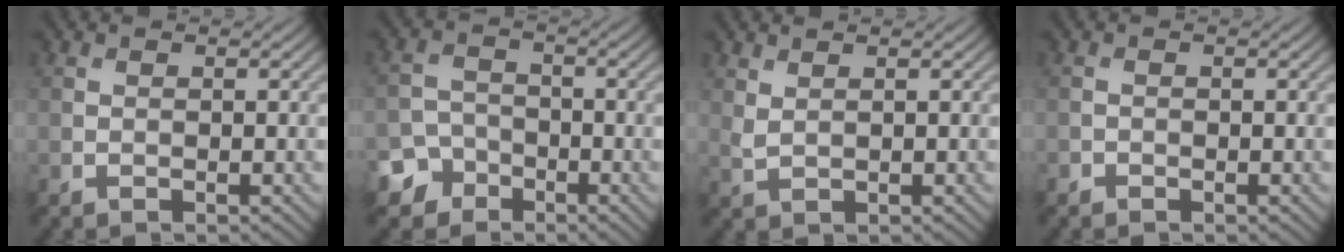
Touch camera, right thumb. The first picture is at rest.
{"total": 5.1, "force": [-3.4, 3.6, 1.0], "torque": [-0.012, -0.003, -0.073]}
{"total": 1.4, "force": [1.1, 0.4, 0.8], "torque": [-0.028, -0.001, 0.027]}
{"total": 0.5, "force": [-0.4, 0.3, 0.0], "torque": [0.003, -0.003, -0.008]}